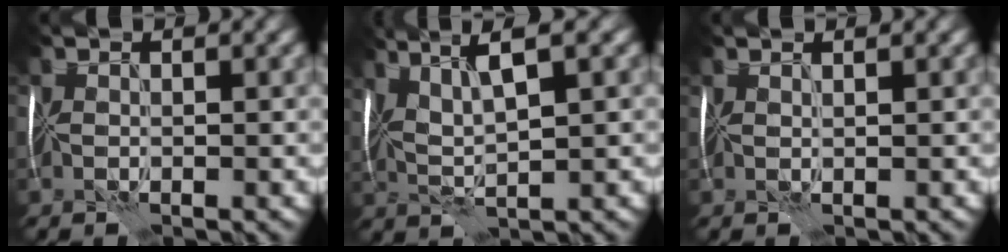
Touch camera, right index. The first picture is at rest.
{"total": 4.8, "force": [1.9, 0.6, 4.3], "torque": [-0.087, 0.003, 0.038]}
{"total": 0.7, "force": [0.6, -0.2, 0.3], "torque": [-0.001, -0.003, -0.001]}